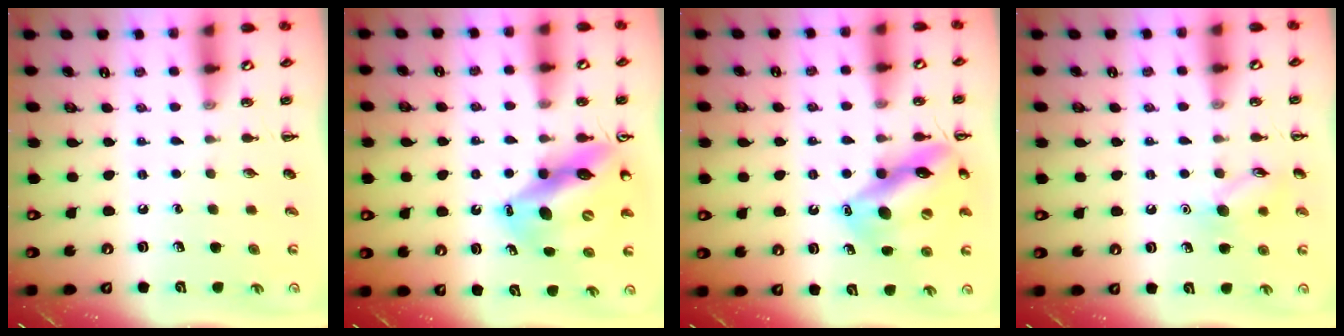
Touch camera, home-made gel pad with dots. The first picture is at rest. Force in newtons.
{"total": 14.5, "press": 13.8, "slide": 4.6}
{"total": 15.9, "press": 15.7, "slide": 2.4}
{"total": 9.1, "press": 9.1, "slide": 0.7}